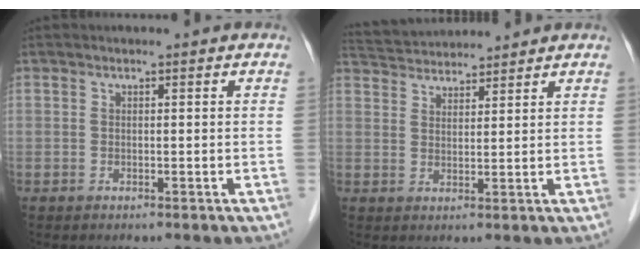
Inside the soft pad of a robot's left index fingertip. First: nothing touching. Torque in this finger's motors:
{"motor_torque": [-0.75, -0.93, 0.01, 0.01]}